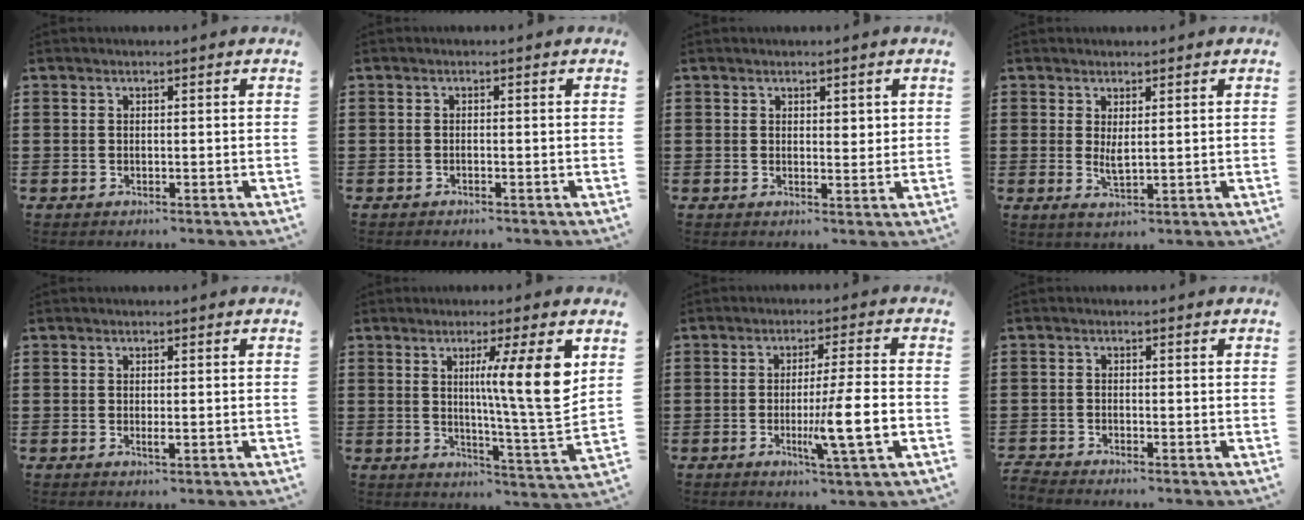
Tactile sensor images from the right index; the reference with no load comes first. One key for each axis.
{"total": 0.6, "fx": -0.6, "fy": 0.1, "fz": 0.1, "tx": -0.004, "ty": -0.002, "tz": -0.011}
{"total": 1.5, "fx": 1.0, "fy": 0.9, "fz": 0.8, "tx": 0.000, "ty": 0.000, "tz": 0.014}
{"total": 2.4, "fx": 0.7, "fy": 0.5, "fz": 2.3, "tx": -0.037, "ty": -0.008, "tz": 0.011}
{"total": 1.1, "fx": -0.2, "fy": 0.2, "fz": 1.0, "tx": -0.019, "ty": -0.004, "tz": -0.002}
{"total": 11.2, "fx": 3.7, "fy": 0.2, "fz": 10.5, "tx": -0.163, "ty": -0.016, "tz": 0.047}
{"total": 8.4, "fx": -2.3, "fy": -0.2, "fz": 8.1, "tx": -0.139, "ty": -0.015, "tz": -0.042}
{"total": 1.6, "fx": -1.6, "fy": -0.1, "fz": -0.1, "tx": 0.000, "ty": 0.001, "tz": -0.033}